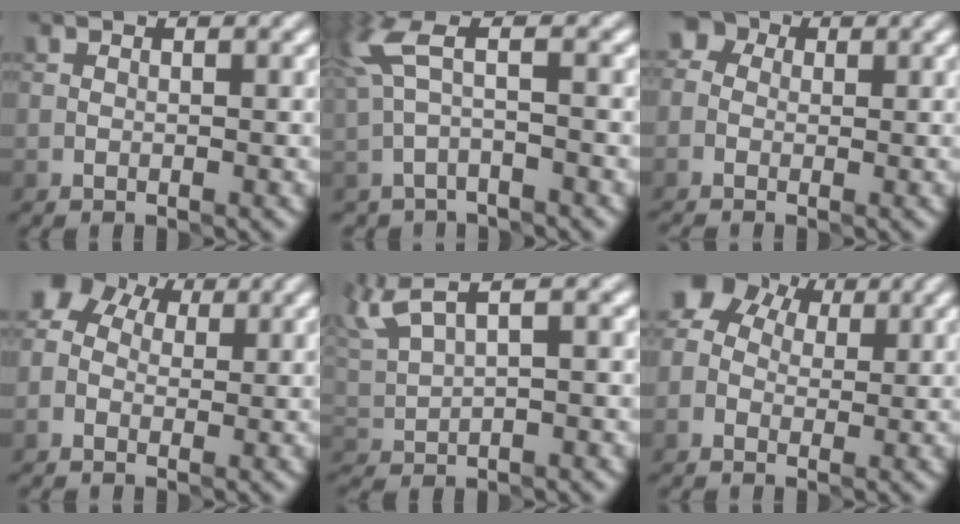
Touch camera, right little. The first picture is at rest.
{"total": 3.2, "force": [0.5, 1.4, 2.8], "torque": [-0.072, 0.000, 0.009]}
{"total": 3.6, "force": [-0.3, 3.2, 1.6], "torque": [-0.031, 0.020, -0.026]}
{"total": 5.1, "force": [1.2, 4.1, 2.8], "torque": [-0.049, 0.029, 0.004]}
{"total": 4.1, "force": [3.0, 0.8, 2.6], "torque": [-0.068, 0.021, 0.065]}
{"total": 6.2, "force": [1.8, 4.8, 3.5], "torque": [-0.063, 0.032, 0.014]}